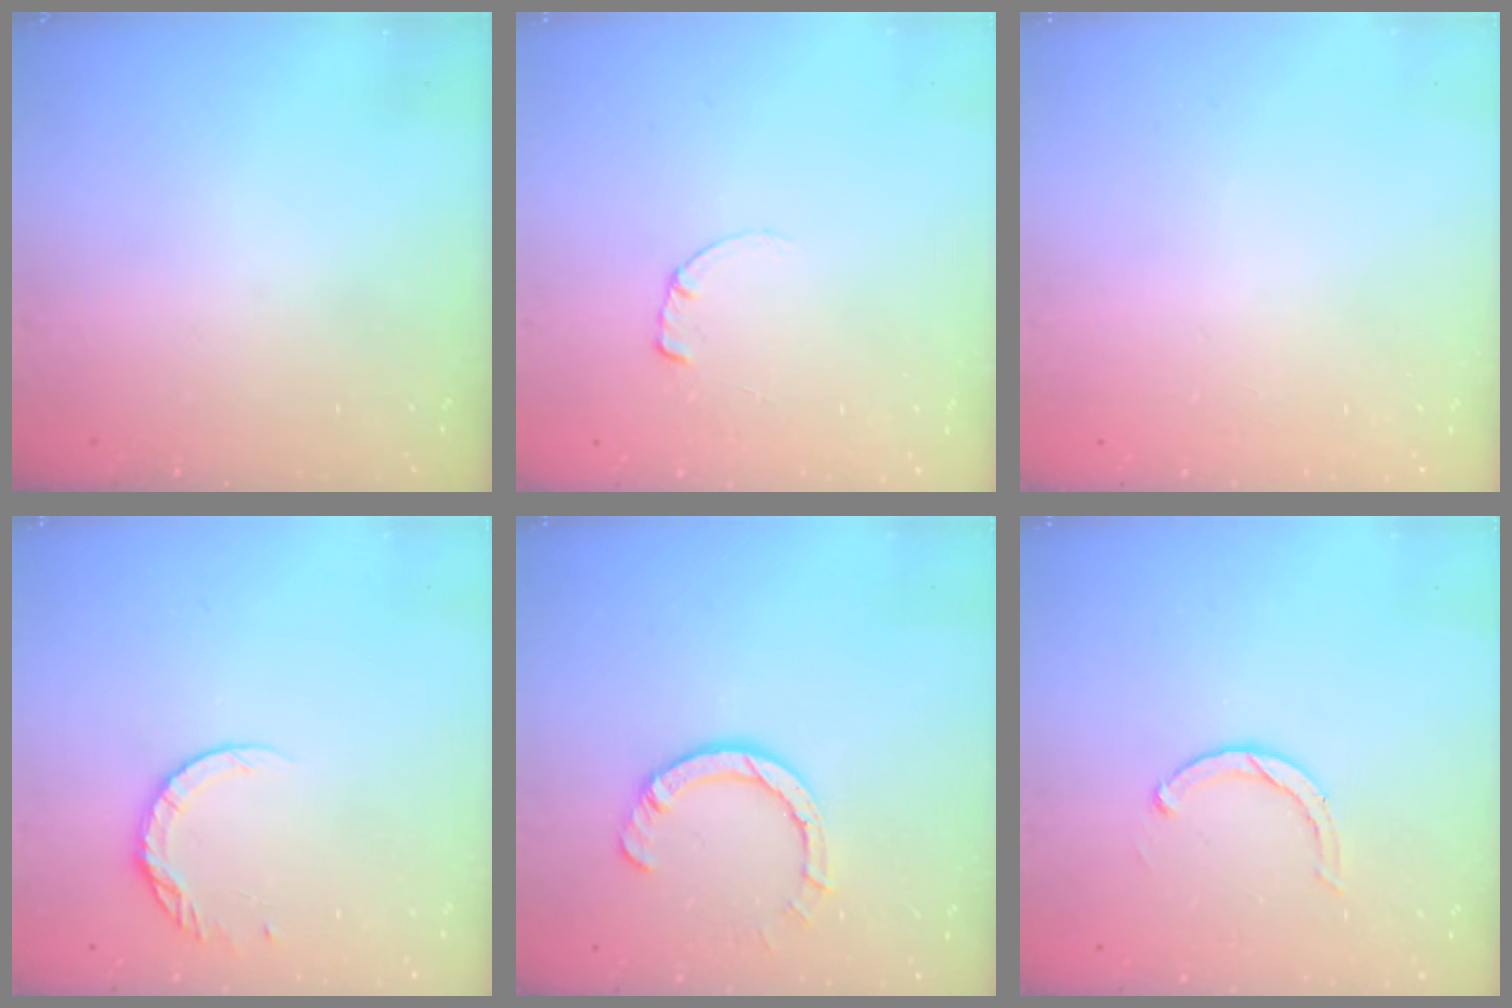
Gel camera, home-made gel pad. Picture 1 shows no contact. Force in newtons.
{"total": 0.6, "press": 0.5, "slide": 0.2}
{"total": 2.5, "press": 2.5, "slide": 0.2}
{"total": 7.9, "press": 7.8, "slide": 0.9}
{"total": 5.5, "press": 5.5, "slide": 0.4}
{"total": 3.6, "press": 3.6, "slide": 0.6}